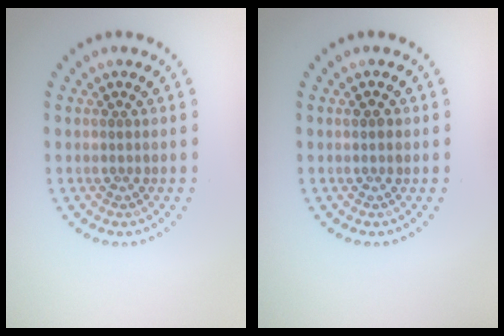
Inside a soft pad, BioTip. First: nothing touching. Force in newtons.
{"total": 0.9, "press": 0.9, "slide": 0.2}